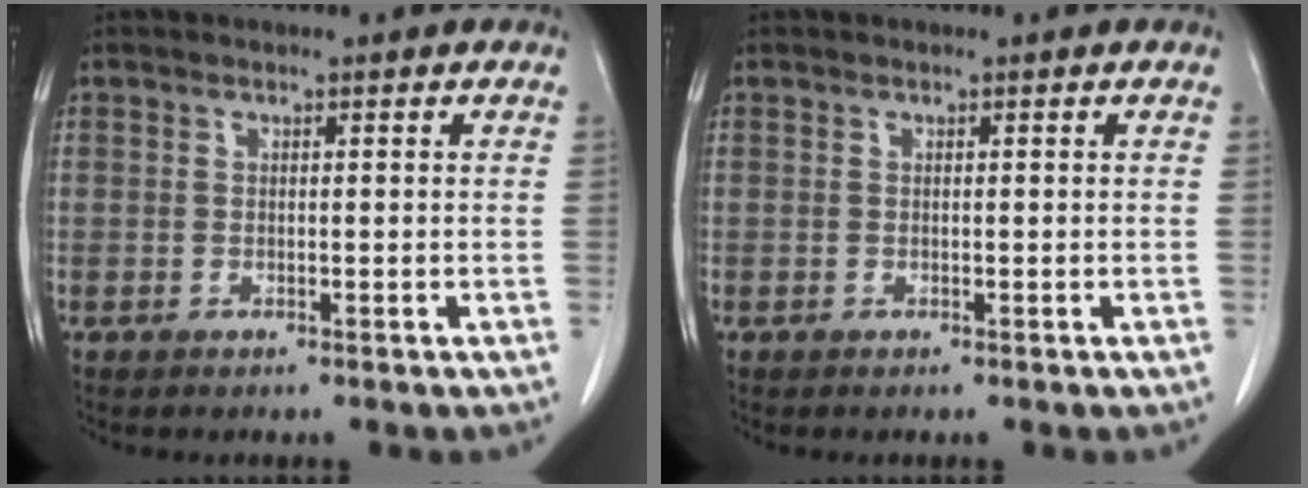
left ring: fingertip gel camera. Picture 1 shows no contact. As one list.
[{"total": 0.0}]